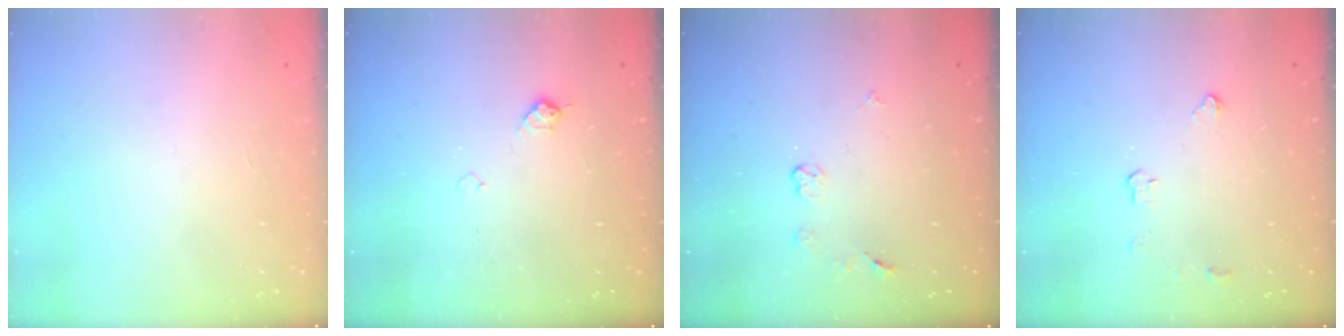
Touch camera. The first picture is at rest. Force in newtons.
{"total": 6.2, "press": 6.1, "slide": 0.8}
{"total": 4.0, "press": 3.9, "slide": 0.6}
{"total": 2.9, "press": 2.9, "slide": 0.5}